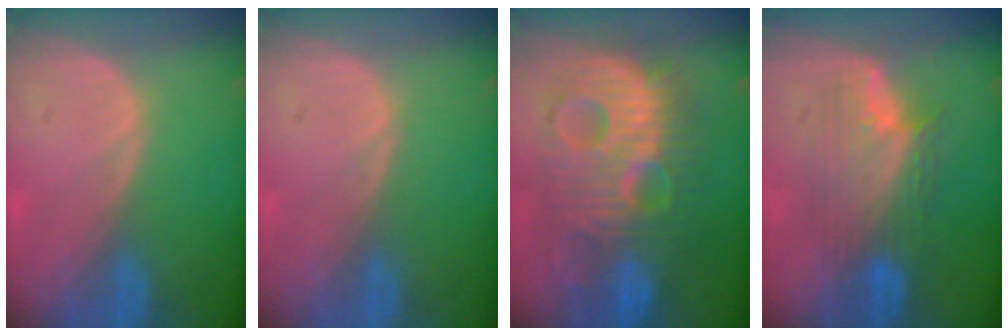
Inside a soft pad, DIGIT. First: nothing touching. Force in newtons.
{"total": 0.0}
{"total": 13.6, "press": 13.5, "slide": 1.2}
{"total": 7.7, "press": 7.6, "slide": 0.7}